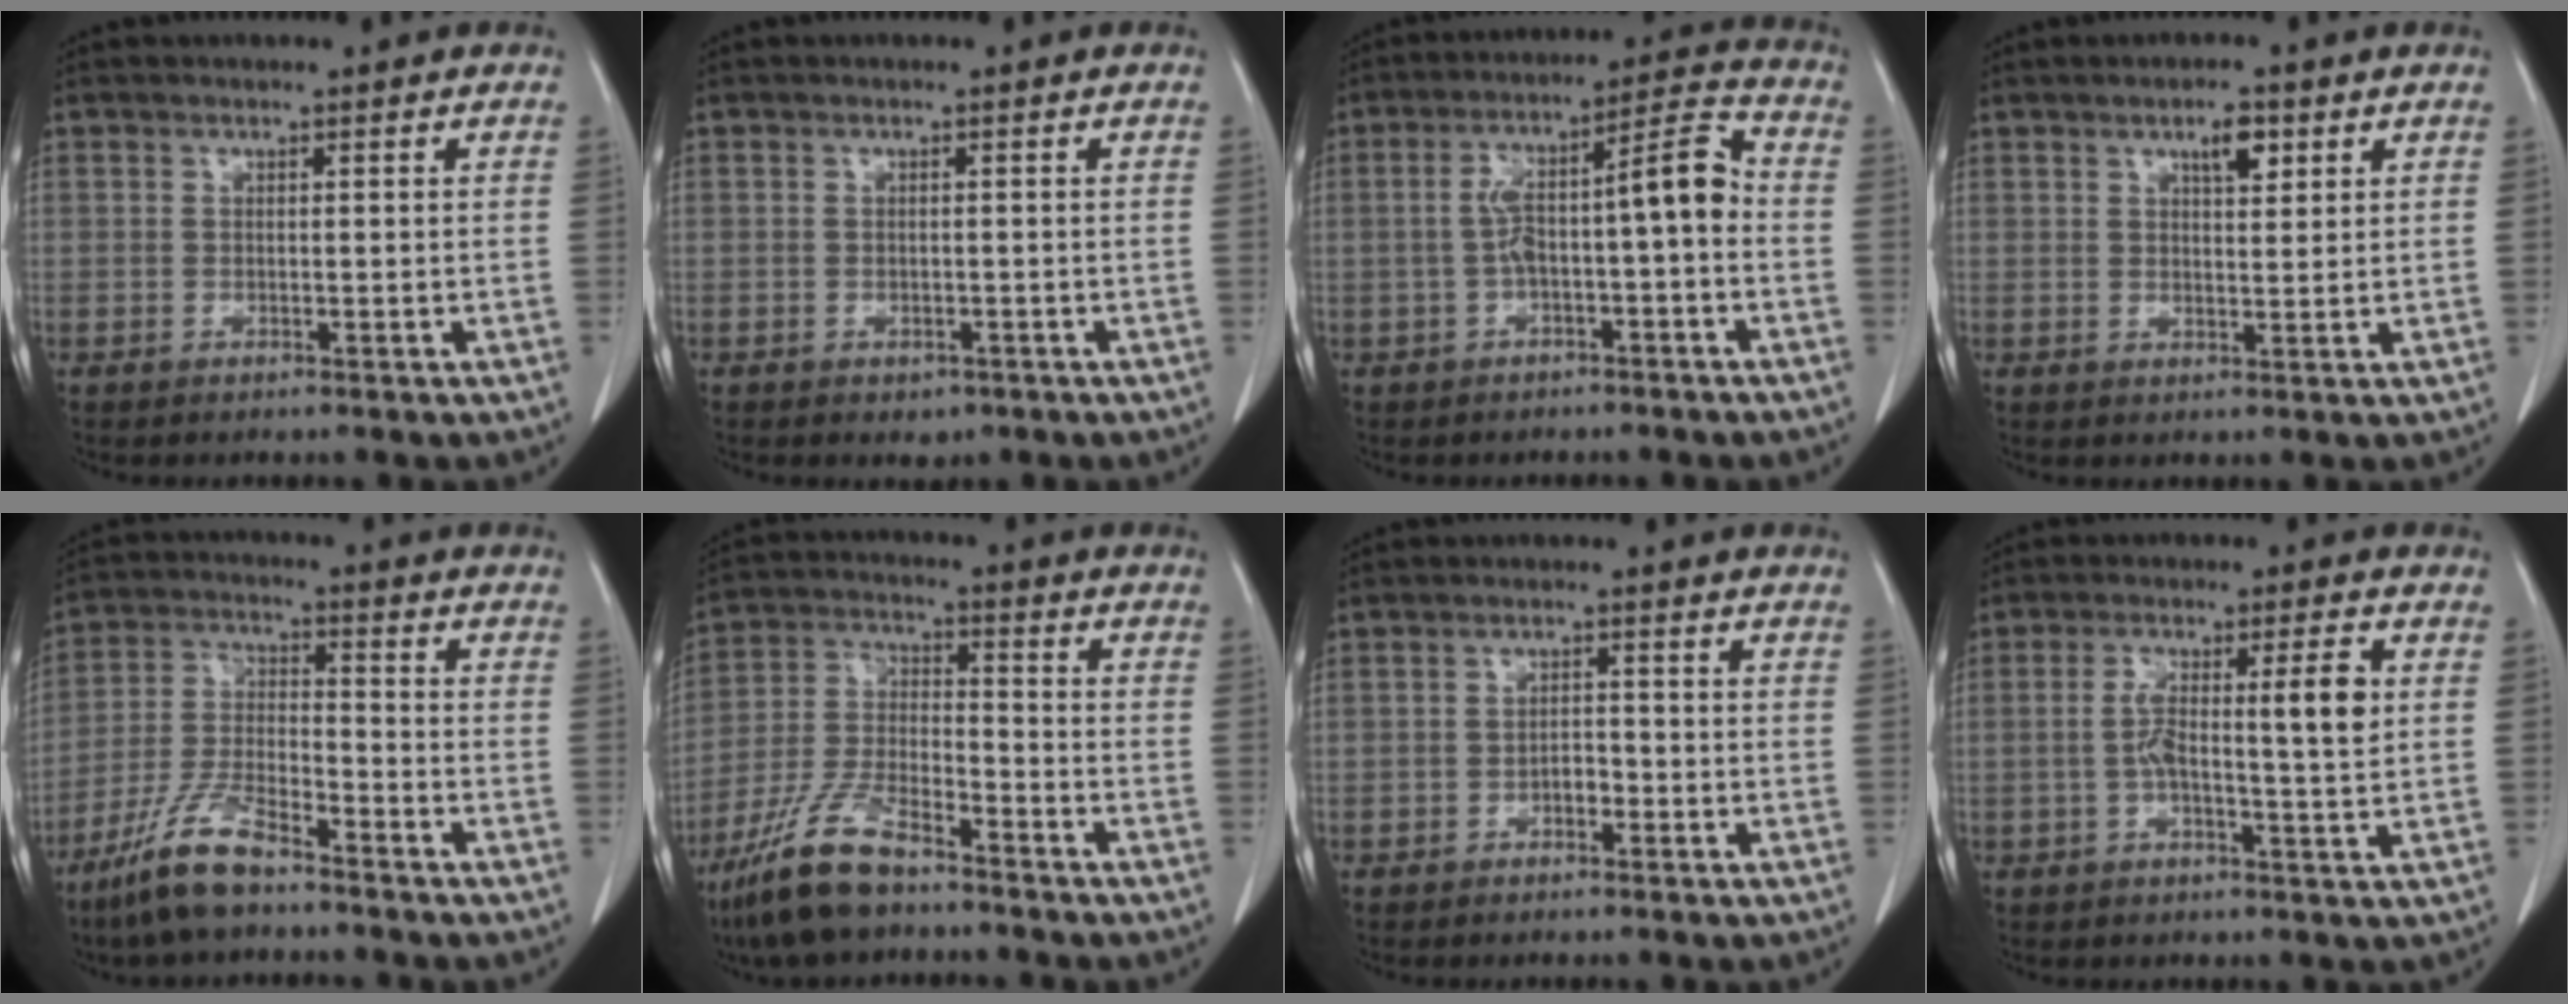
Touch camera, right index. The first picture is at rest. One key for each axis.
{"total": 1.7, "fx": -1.0, "fy": 1.1, "fz": 0.8, "tx": -0.012, "ty": 0.001, "tz": -0.004}
{"total": 9.4, "fx": -1.4, "fy": 1.6, "fz": 9.2, "tx": -0.156, "ty": 0.045, "tz": -0.020}
{"total": 3.5, "fx": 1.9, "fy": 1.1, "fz": 2.8, "tx": -0.047, "ty": 0.000, "tz": 0.032}
{"total": 9.8, "fx": -7.4, "fy": 1.9, "fz": 6.1, "tx": -0.138, "ty": -0.017, "tz": -0.147}
{"total": 11.4, "fx": -8.6, "fy": 2.8, "fz": 6.9, "tx": -0.155, "ty": -0.015, "tz": -0.167}
{"total": 1.8, "fx": -1.0, "fy": 0.8, "fz": 1.2, "tx": -0.018, "ty": 0.005, "tz": -0.016}
{"total": 7.6, "fx": 0.5, "fy": 0.8, "fz": 7.6, "tx": -0.138, "ty": 0.015, "tz": 0.007}